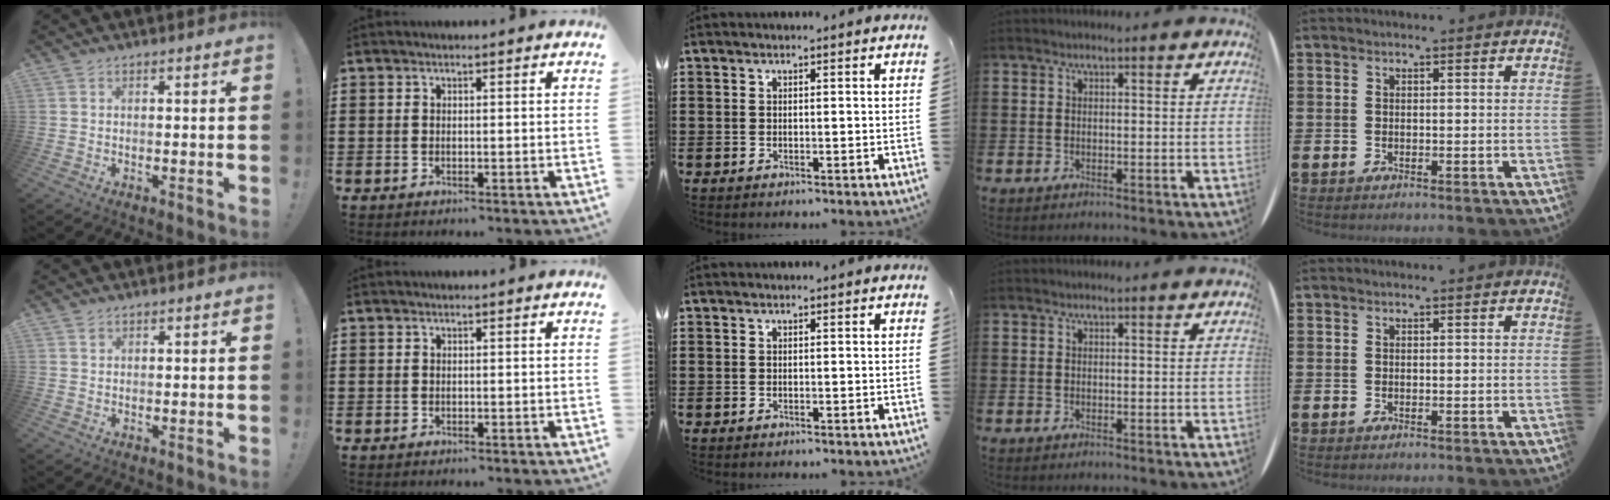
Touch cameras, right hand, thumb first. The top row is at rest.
{"thumb": {"total": 1.0, "force": [0.7, 0.7, 0.2], "torque": [0.010, -0.005, 0.010]}}